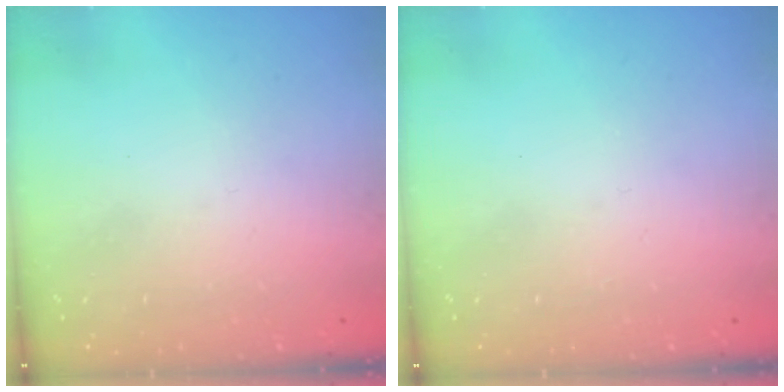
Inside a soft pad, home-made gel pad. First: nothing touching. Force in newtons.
{"total": 0.0}